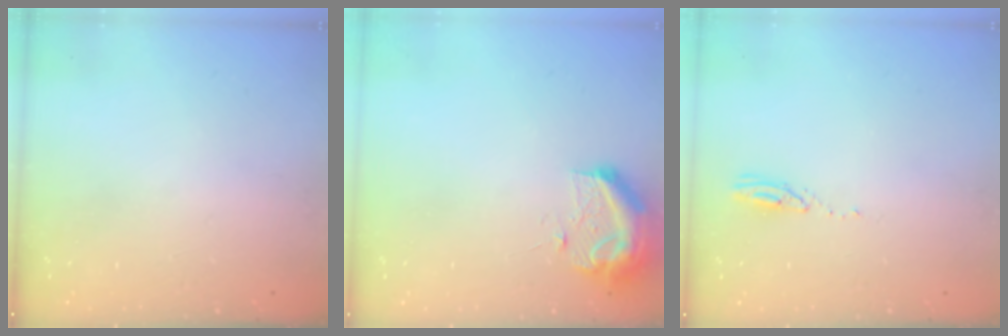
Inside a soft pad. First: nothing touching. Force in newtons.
{"total": 10.2, "press": 10.2, "slide": 0.3}
{"total": 3.0, "press": 2.9, "slide": 0.3}